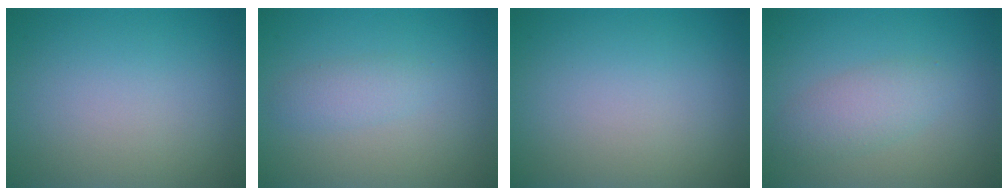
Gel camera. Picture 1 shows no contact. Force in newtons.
{"total": 1.5, "press": 1.5, "slide": 0.1}
{"total": 0.0}
{"total": 2.7, "press": 2.7, "slide": 0.1}